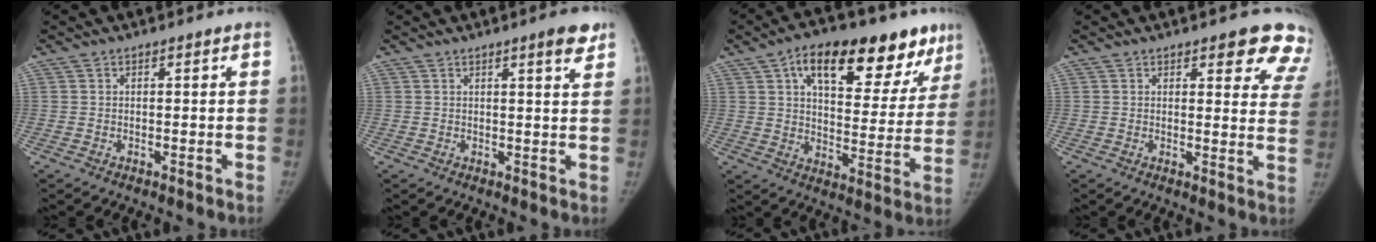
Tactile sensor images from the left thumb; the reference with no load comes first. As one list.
[{"total": 4.1, "force": [2.6, 0.6, 3.1], "torque": [-0.030, -0.014, 0.033]}, {"total": 24.3, "force": [13.4, 11.2, 16.9], "torque": [-0.192, -0.010, 0.195]}, {"total": 11.1, "force": [8.0, 4.3, 6.3], "torque": [-0.017, -0.036, 0.072]}]